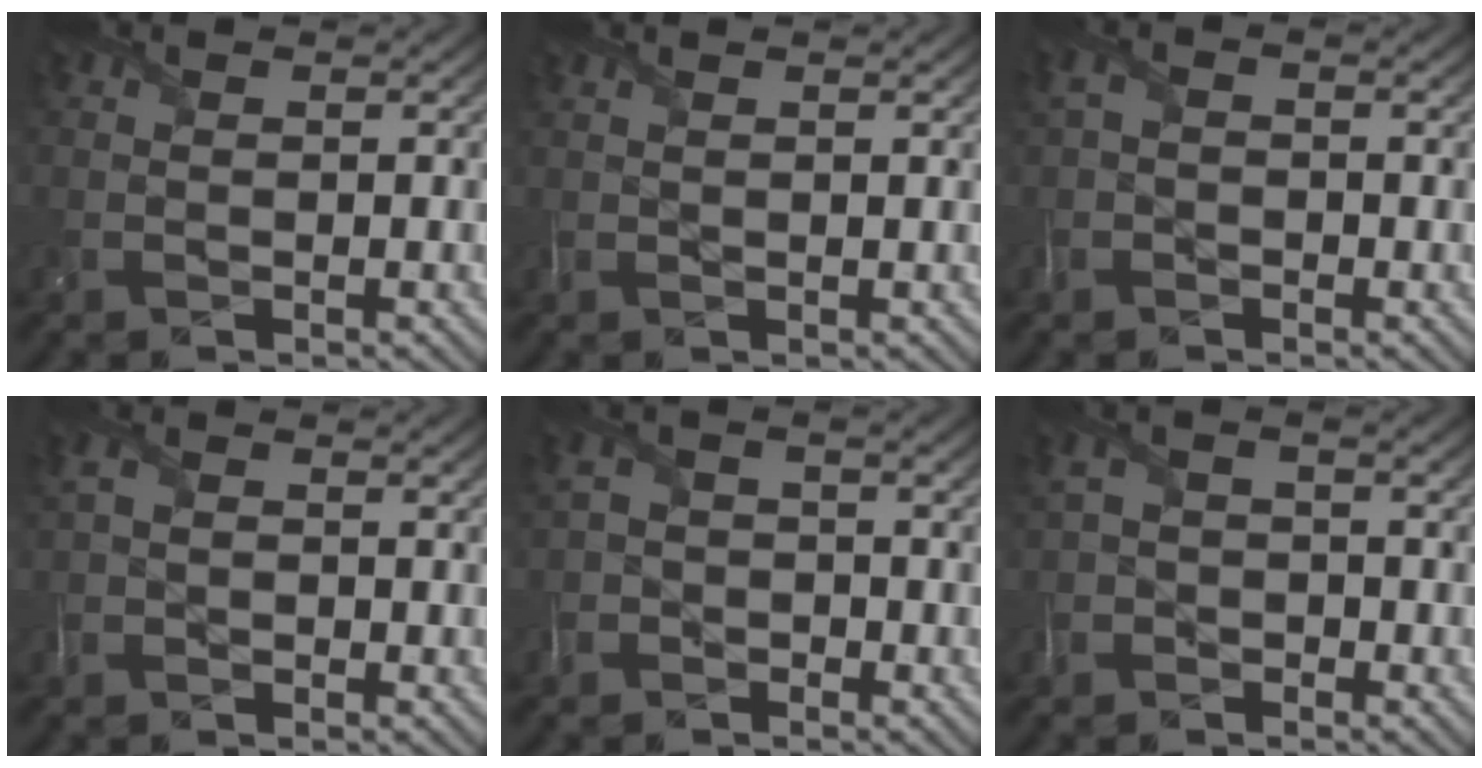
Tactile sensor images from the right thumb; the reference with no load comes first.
{"total": 1.4, "force": [1.0, 0.2, 1.0], "torque": [-0.028, 0.001, 0.016]}
{"total": 2.3, "force": [-0.4, 1.7, 1.5], "torque": [-0.045, 0.001, -0.015]}
{"total": 2.8, "force": [0.2, 2.0, 1.9], "torque": [-0.051, 0.002, -0.002]}
{"total": 2.6, "force": [-1.3, 1.9, 1.2], "torque": [-0.038, -0.002, -0.034]}
{"total": 2.9, "force": [-0.8, 2.1, 1.7], "torque": [-0.051, 0.000, -0.025]}